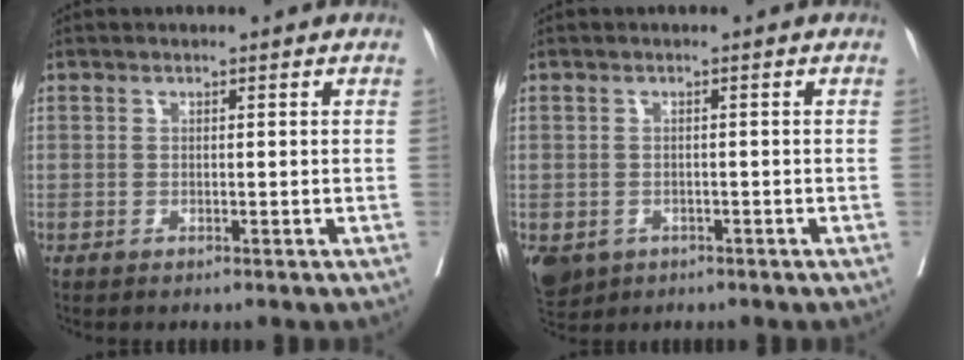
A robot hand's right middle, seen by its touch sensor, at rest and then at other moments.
{"total": 8.9, "force": [-4.1, 7.2, 3.3], "torque": [-0.095, -0.010, -0.055]}